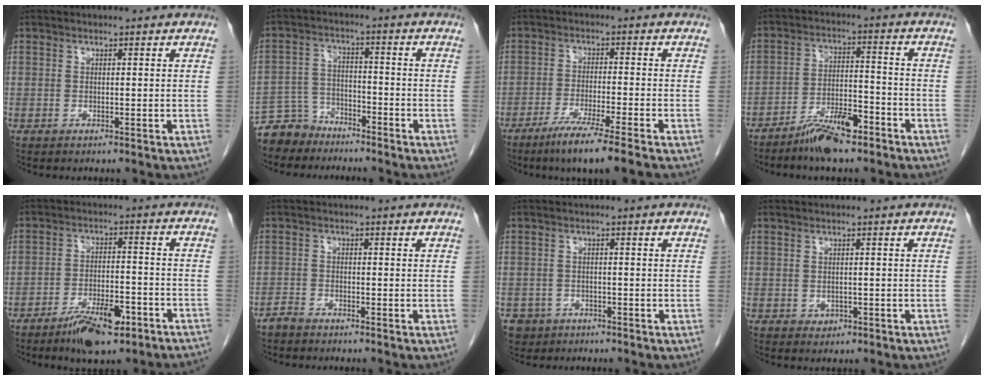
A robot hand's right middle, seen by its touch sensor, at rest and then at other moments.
{"total": 6.0, "force": [-5.3, 2.8, -0.3], "torque": [0.007, 0.004, -0.106]}
{"total": 8.3, "force": [-6.0, -1.1, 5.6], "torque": [-0.093, -0.024, -0.105]}
{"total": 8.0, "force": [-5.9, 2.0, 5.1], "torque": [-0.092, 0.000, -0.104]}
{"total": 9.5, "force": [-6.8, 2.3, 6.3], "torque": [-0.096, 0.001, -0.107]}
{"total": 1.8, "force": [-1.7, 0.4, 0.2], "torque": [-0.007, -0.001, -0.033]}
{"total": 4.1, "force": [-2.6, 3.3, 0.1], "torque": [-0.003, 0.007, -0.042]}
{"total": 1.1, "force": [-0.3, 0.9, 0.4], "torque": [-0.006, 0.002, 0.000]}